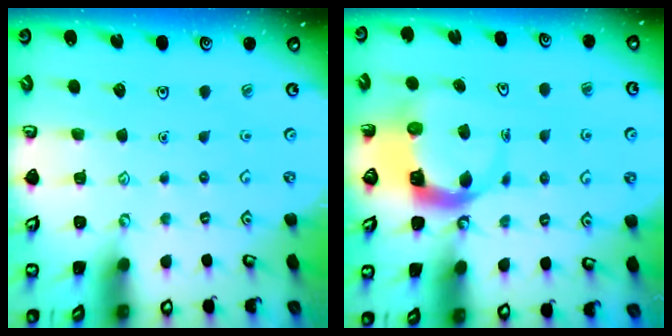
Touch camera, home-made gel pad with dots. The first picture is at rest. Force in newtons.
{"total": 5.3, "press": 5.3, "slide": 0.7}